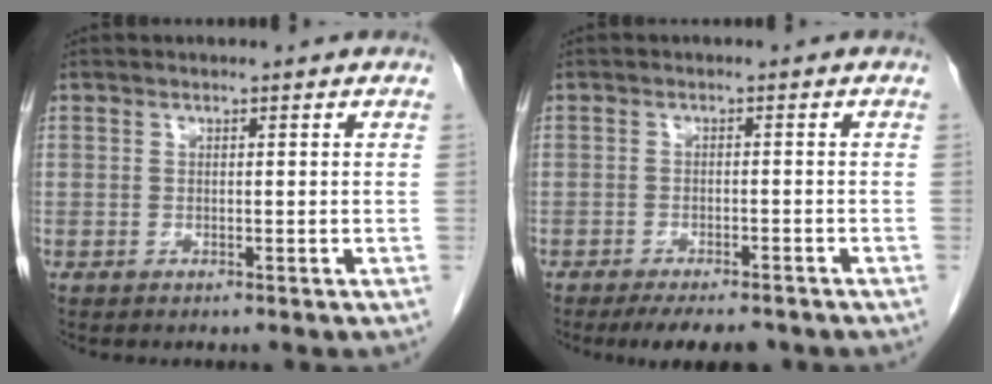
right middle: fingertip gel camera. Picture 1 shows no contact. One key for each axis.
{"total": 7.0, "fx": -5.9, "fy": 1.9, "fz": 3.3, "tx": -0.040, "ty": -0.005, "tz": -0.084}